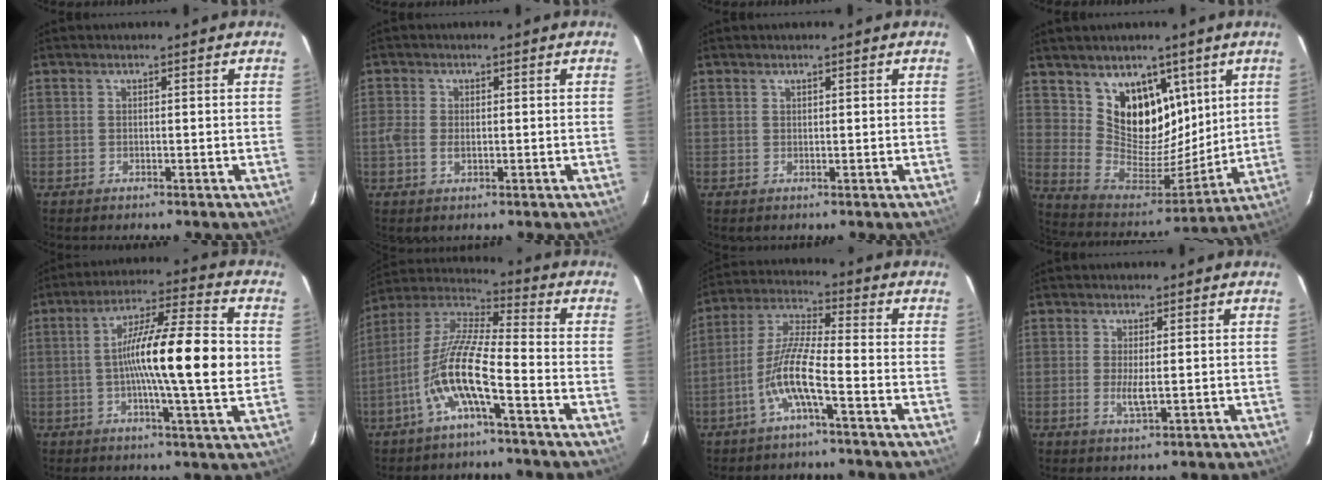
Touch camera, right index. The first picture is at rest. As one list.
[{"total": 2.9, "force": [-0.6, 1.8, 2.2], "torque": [-0.046, -0.001, -0.012]}, {"total": 0.5, "force": [0.3, 0.4, 0.0], "torque": [0.000, 0.002, 0.006]}, {"total": 14.8, "force": [8.1, 10.4, 6.6], "torque": [-0.123, -0.015, 0.160]}, {"total": 16.1, "force": [-0.1, 1.1, 16.0], "torque": [-0.261, 0.012, -0.010]}, {"total": 12.4, "force": [-5.3, 1.6, 11.0], "torque": [-0.221, 0.001, -0.108]}, {"total": 9.0, "force": [-4.0, 0.6, 8.0], "torque": [-0.178, 0.005, -0.081]}, {"total": 3.1, "force": [-0.2, 0.5, 3.1], "torque": [-0.061, -0.007, -0.003]}]